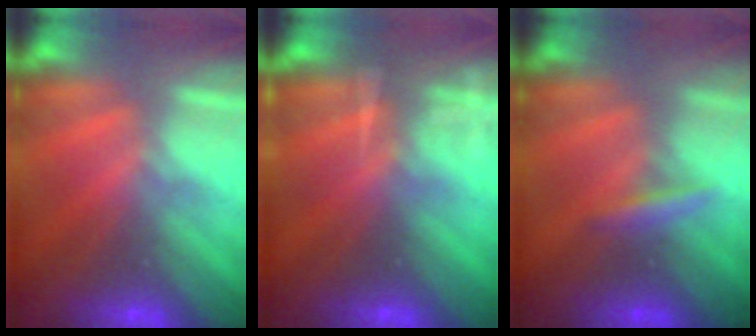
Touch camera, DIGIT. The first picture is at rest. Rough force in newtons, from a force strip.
{"total": 9.2}
{"total": 2.4}